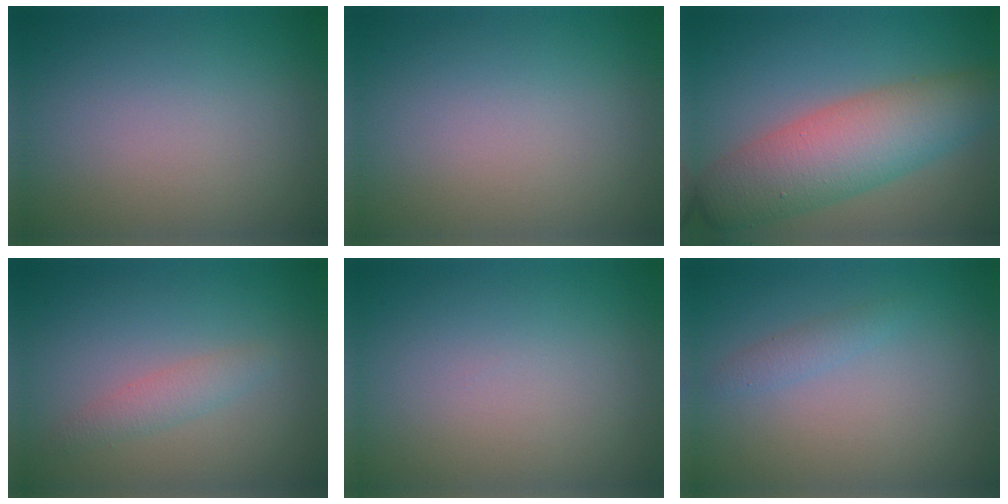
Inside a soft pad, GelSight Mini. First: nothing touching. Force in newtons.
{"total": 0.0}
{"total": 8.1, "press": 8.1, "slide": 0.3}
{"total": 1.7, "press": 1.7, "slide": 0.1}
{"total": 0.0}
{"total": 1.2, "press": 1.2, "slide": 0.1}